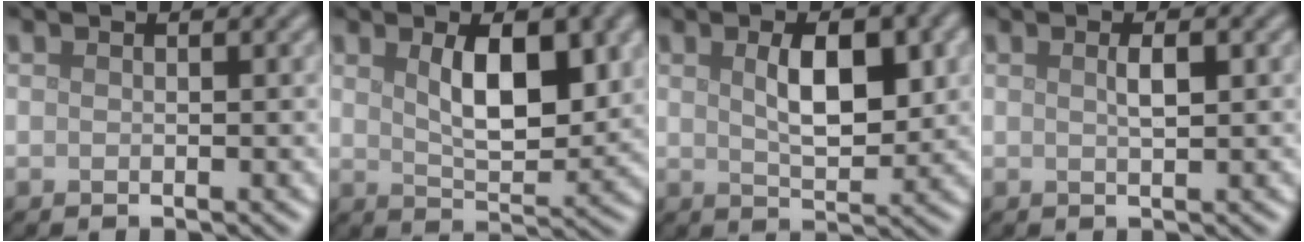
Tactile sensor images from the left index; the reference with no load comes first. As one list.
[{"total": 6.2, "force": [1.9, 2.6, 5.4], "torque": [-0.089, -0.003, 0.036]}, {"total": 5.0, "force": [1.2, 2.1, 4.3], "torque": [-0.076, 0.001, 0.024]}, {"total": 1.4, "force": [0.4, 0.3, 1.3], "torque": [-0.024, 0.003, 0.005]}]